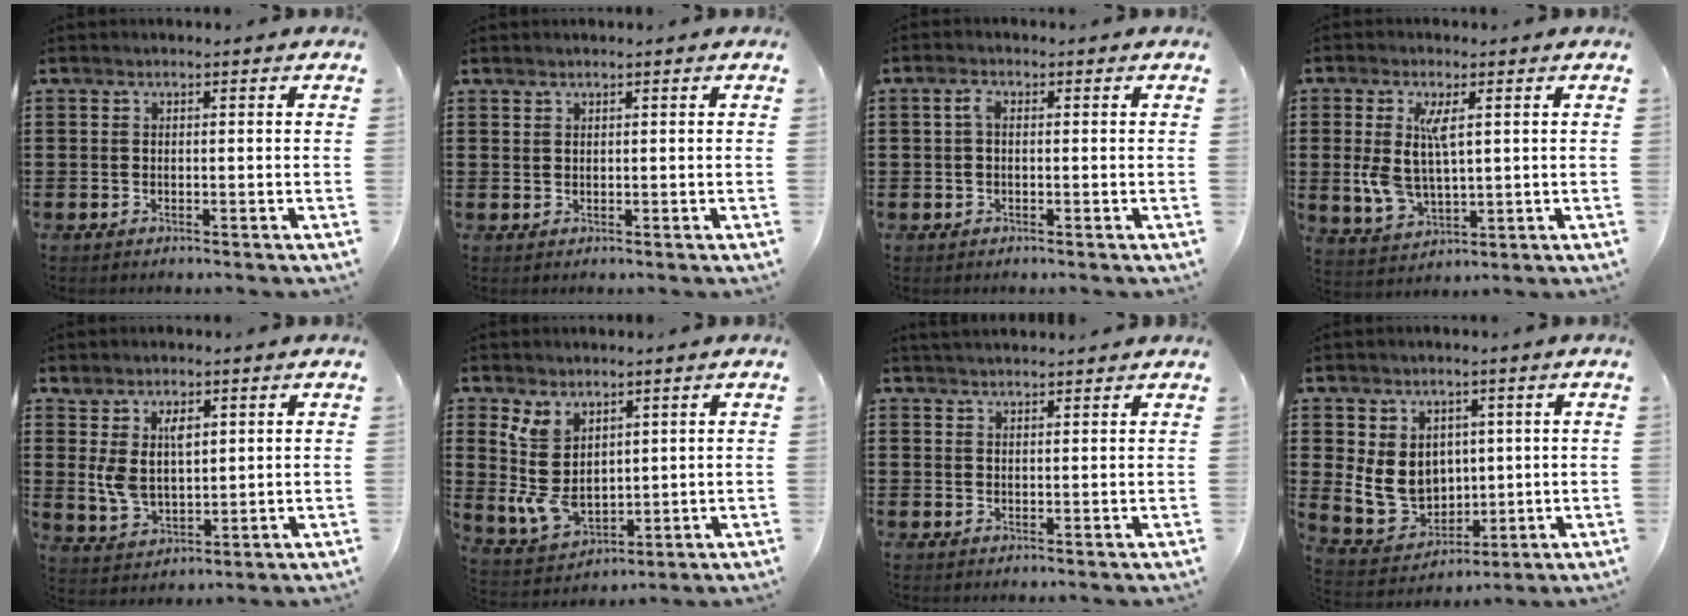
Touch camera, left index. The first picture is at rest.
{"total": 0.7, "force": [0.6, 0.3, 0.2], "torque": [-0.005, 0.001, 0.013]}
{"total": 2.2, "force": [0.1, 1.0, 1.9], "torque": [-0.048, 0.003, -0.002]}
{"total": 7.7, "force": [1.5, 4.0, 6.4], "torque": [-0.150, 0.003, 0.021]}
{"total": 6.0, "force": [2.0, 3.5, 4.4], "torque": [-0.093, 0.004, 0.034]}
{"total": 8.5, "force": [2.7, 5.9, 5.5], "torque": [-0.140, -0.004, 0.052]}
{"total": 1.8, "force": [1.8, 0.1, 0.4], "torque": [-0.011, 0.003, 0.035]}
{"total": 8.7, "force": [0.6, 7.6, 4.2], "torque": [-0.111, 0.006, 0.014]}